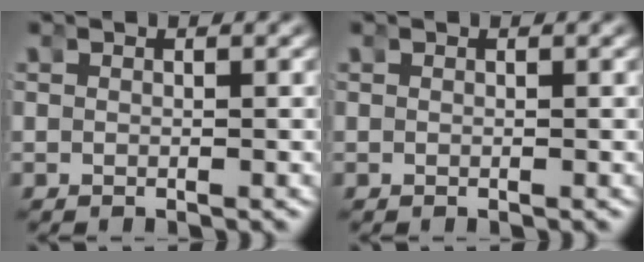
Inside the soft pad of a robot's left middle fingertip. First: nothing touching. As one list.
[{"total": 0.0}]